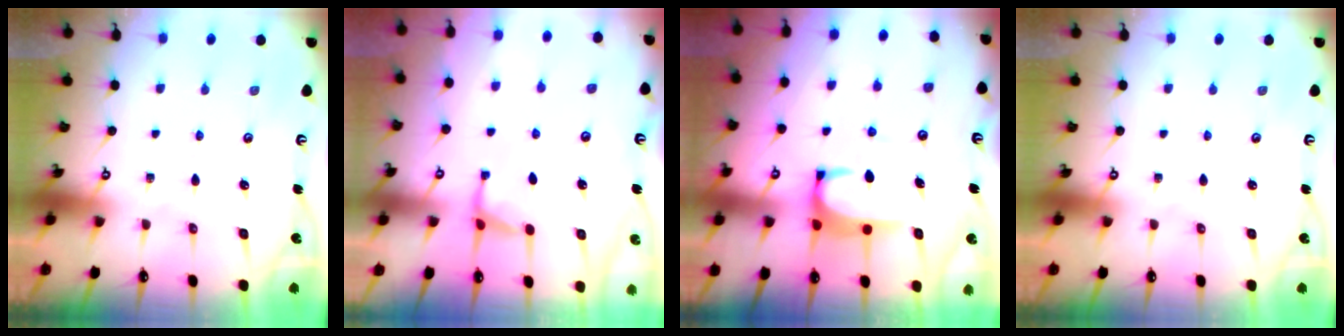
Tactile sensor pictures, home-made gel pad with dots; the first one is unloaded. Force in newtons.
{"total": 4.1, "press": 4.1, "slide": 0.1}
{"total": 2.5, "press": 2.4, "slide": 0.7}
{"total": 0.0}